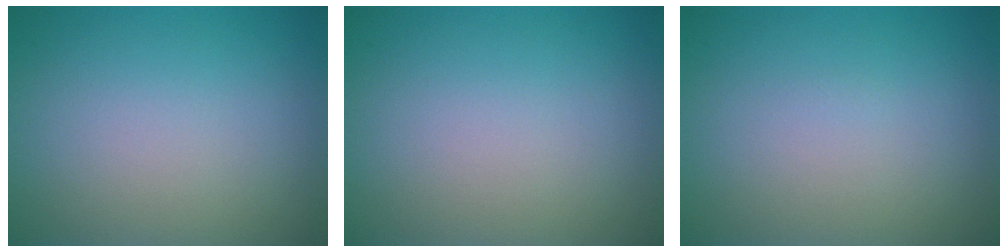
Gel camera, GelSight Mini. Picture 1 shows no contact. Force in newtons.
{"total": 0.0}
{"total": 0.0}